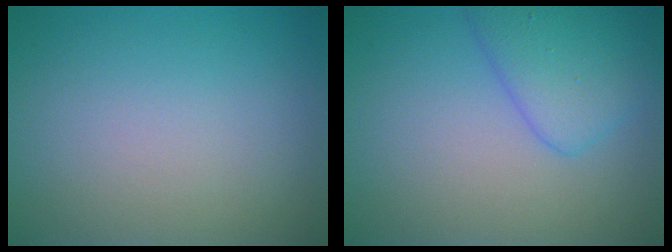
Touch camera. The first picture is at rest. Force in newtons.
{"total": 3.9, "press": 3.9, "slide": 0.2}